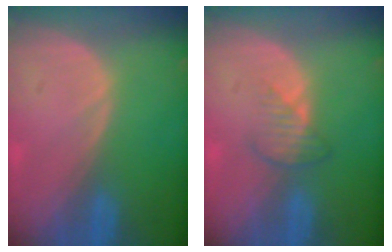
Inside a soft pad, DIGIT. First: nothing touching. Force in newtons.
{"total": 3.0, "press": 2.8, "slide": 1.1}